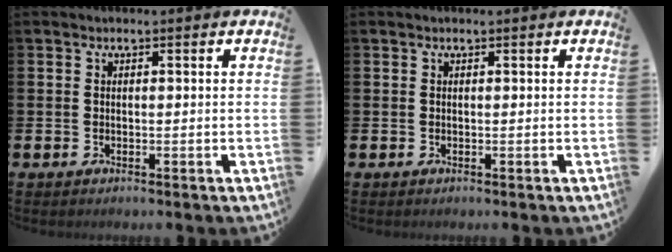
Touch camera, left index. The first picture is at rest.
{"total": 0.0}